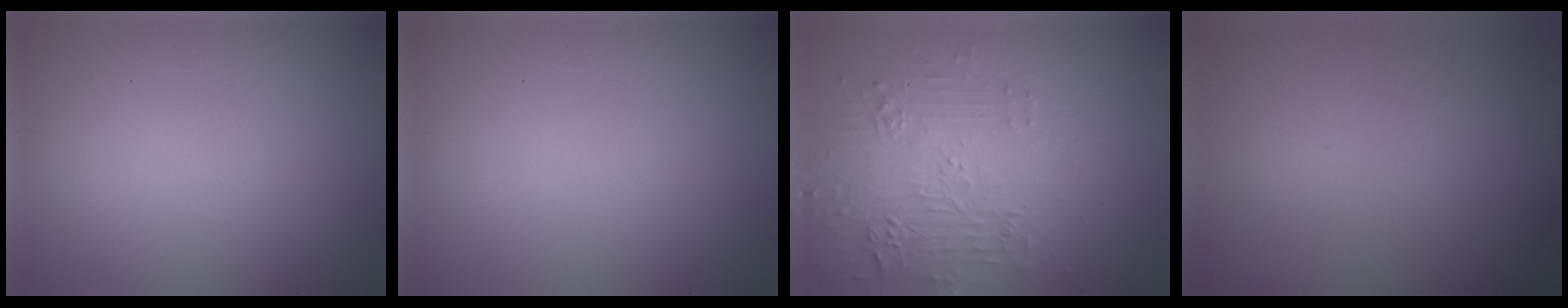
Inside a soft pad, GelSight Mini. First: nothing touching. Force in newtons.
{"total": 0.0}
{"total": 4.2, "press": 3.8, "slide": 1.8}
{"total": 0.0}